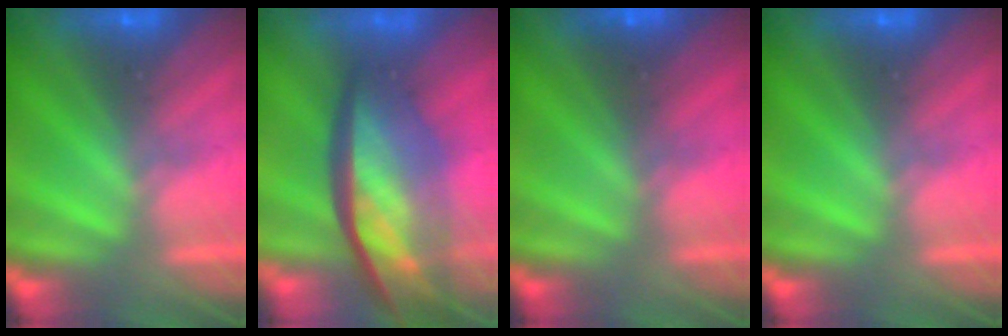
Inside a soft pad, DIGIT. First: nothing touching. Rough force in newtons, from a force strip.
{"total": 7.8}
{"total": 2.4}
{"total": 0.0}